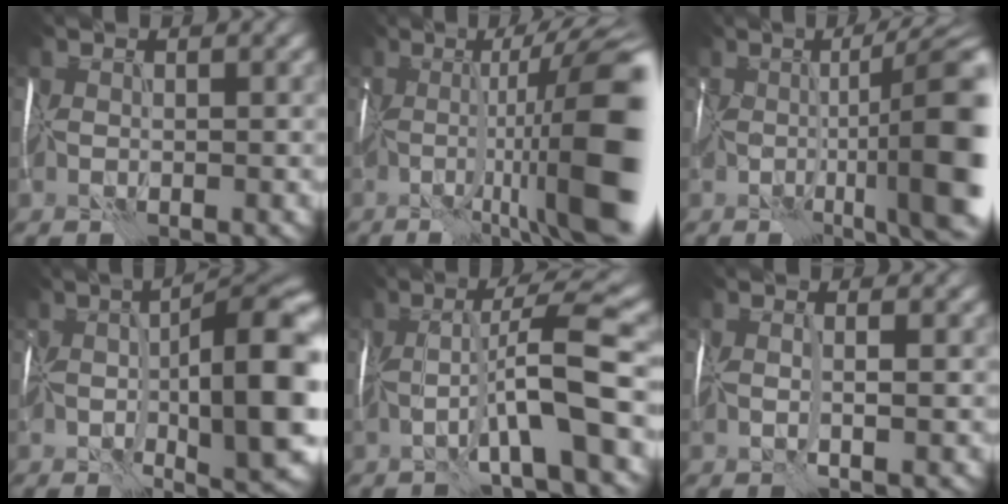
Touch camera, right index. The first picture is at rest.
{"total": 14.2, "force": [-1.2, 2.9, 13.9], "torque": [-0.206, 0.010, -0.014]}
{"total": 13.3, "force": [-1.8, 3.3, 12.8], "torque": [-0.148, -0.004, -0.017]}
{"total": 13.5, "force": [-1.0, 4.1, 12.8], "torque": [-0.174, -0.010, -0.004]}
{"total": 7.5, "force": [-1.0, 0.5, 7.4], "torque": [-0.115, 0.021, -0.026]}
{"total": 1.1, "force": [0.7, -0.5, 0.6], "torque": [-0.013, -0.001, 0.008]}